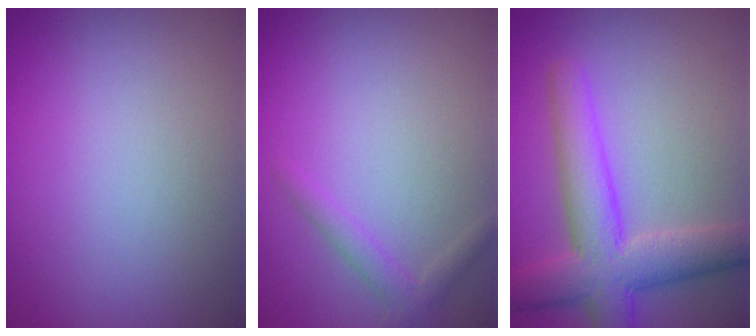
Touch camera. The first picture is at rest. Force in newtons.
{"total": 1.6, "press": 1.6, "slide": 0.1}
{"total": 6.9, "press": 6.9, "slide": 0.3}